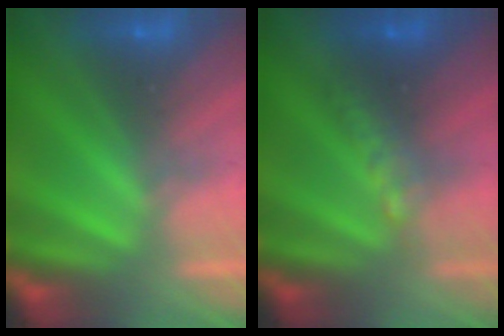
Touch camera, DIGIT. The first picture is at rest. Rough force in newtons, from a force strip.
{"total": 3.1}